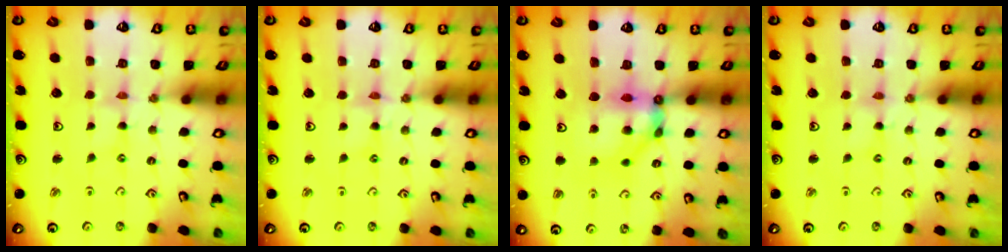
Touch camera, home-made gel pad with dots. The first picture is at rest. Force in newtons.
{"total": 2.4, "press": 2.4, "slide": 0.3}
{"total": 10.0, "press": 10.0, "slide": 0.9}
{"total": 1.7, "press": 1.7, "slide": 0.2}